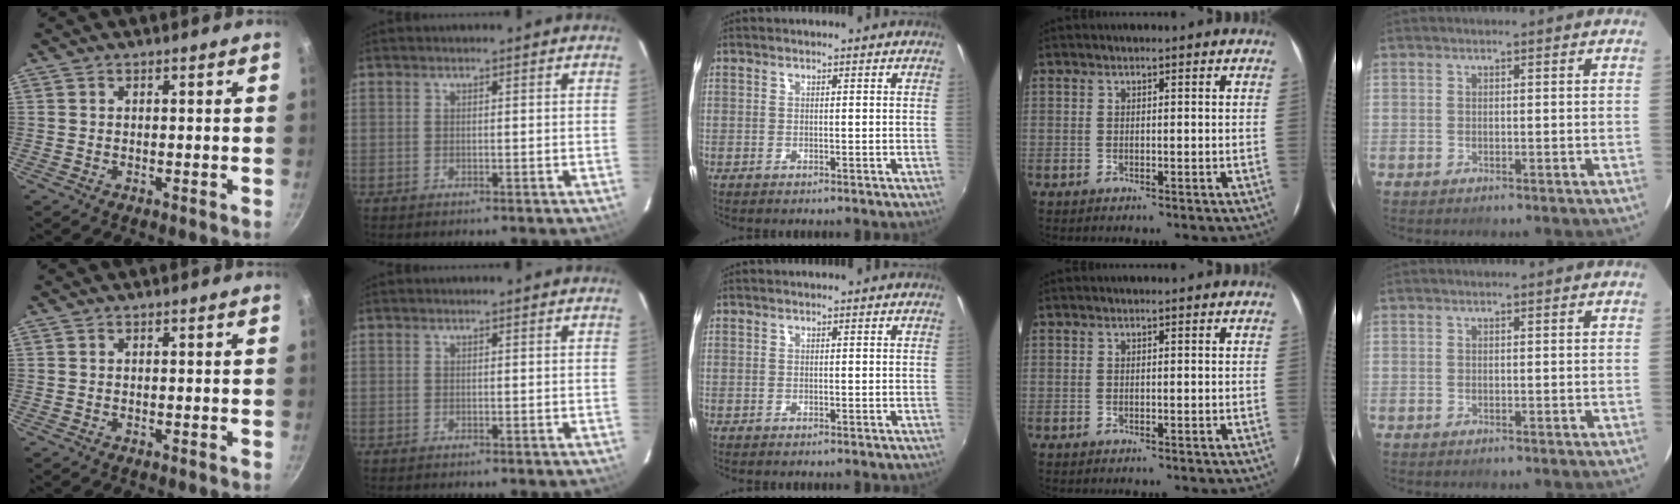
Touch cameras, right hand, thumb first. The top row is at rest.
{}